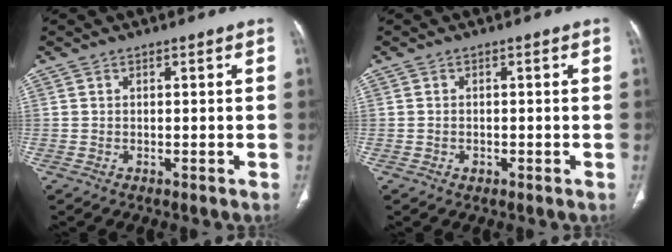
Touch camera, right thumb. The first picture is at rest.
{"total": 0.9, "force": [-0.4, 0.7, 0.4], "torque": [-0.004, 0.006, -0.003]}